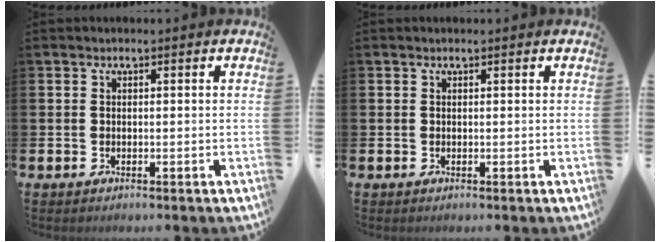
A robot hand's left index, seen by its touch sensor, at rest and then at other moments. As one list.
[{"total": 0.0}]